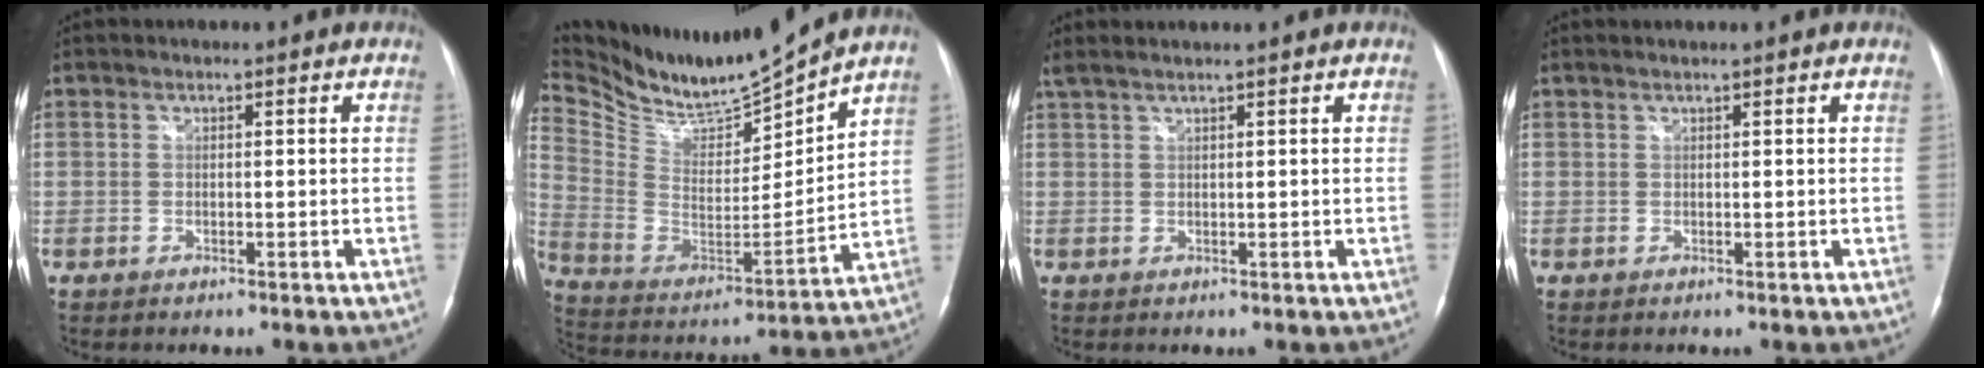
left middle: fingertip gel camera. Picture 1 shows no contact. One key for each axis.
{"total": 19.9, "fx": 18.7, "fy": 1.5, "fz": 6.5, "tx": -0.143, "ty": -0.047, "tz": 0.329}
{"total": 3.8, "fx": 3.0, "fy": -0.6, "fz": 2.2, "tx": -0.044, "ty": 0.031, "tz": 0.060}
{"total": 1.0, "fx": 0.9, "fy": -0.3, "fz": 0.4, "tx": -0.012, "ty": 0.008, "tz": 0.021}